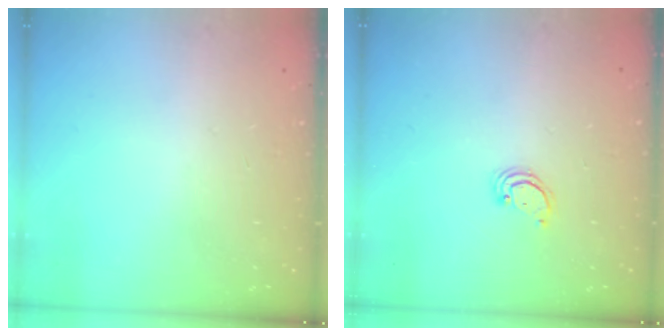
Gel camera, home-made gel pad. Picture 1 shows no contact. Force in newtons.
{"total": 1.7, "press": 1.7, "slide": 0.1}